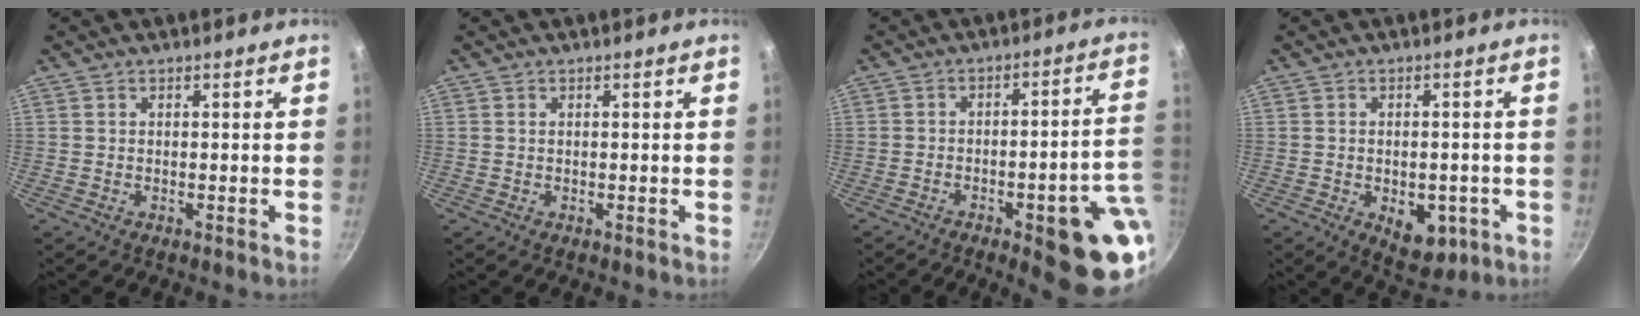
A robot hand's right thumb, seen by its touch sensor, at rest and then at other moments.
{"total": 0.0}
{"total": 17.0, "force": [-5.7, 4.5, 15.3], "torque": [-0.145, 0.027, -0.072]}
{"total": 8.5, "force": [-2.8, 5.3, 6.1], "torque": [-0.048, 0.003, -0.025]}